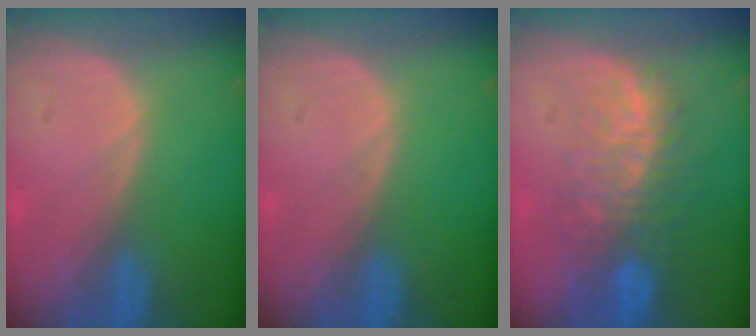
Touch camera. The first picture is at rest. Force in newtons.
{"total": 0.0}
{"total": 9.9, "press": 8.4, "slide": 5.2}